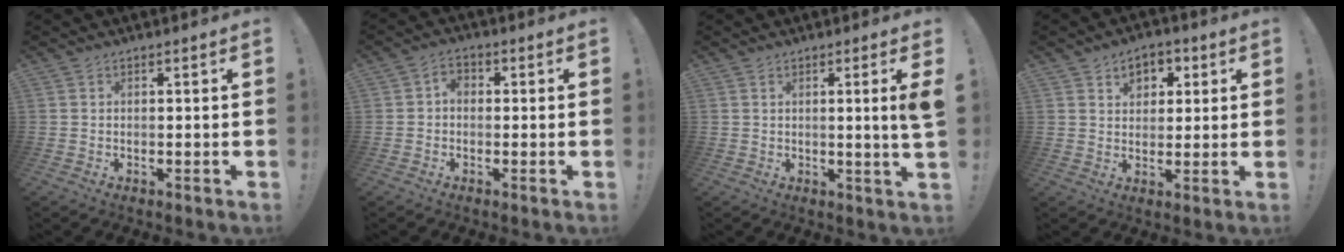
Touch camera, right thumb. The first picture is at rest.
{"total": 3.1, "force": [-0.6, 2.3, 1.9], "torque": [-0.034, 0.010, -0.012]}
{"total": 5.1, "force": [0.9, -0.7, 5.0], "torque": [-0.076, -0.009, 0.010]}
{"total": 6.6, "force": [2.9, 5.3, 2.7], "torque": [-0.039, -0.009, 0.054]}